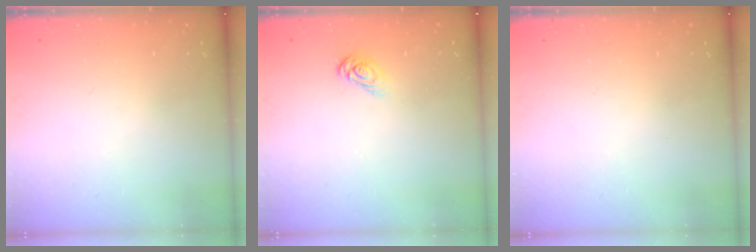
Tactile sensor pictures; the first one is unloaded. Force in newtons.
{"total": 5.0, "press": 5.0, "slide": 0.5}
{"total": 0.0}